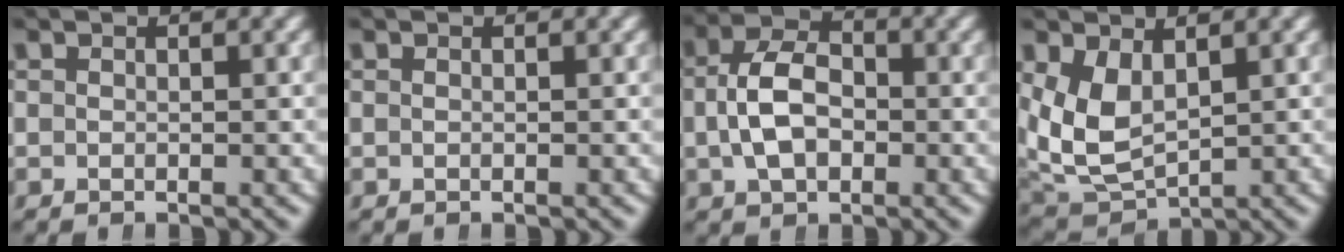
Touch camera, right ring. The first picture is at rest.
{"total": 0.0}
{"total": 5.8, "force": [-0.2, 4.1, 4.1], "torque": [-0.079, -0.004, -0.001]}
{"total": 7.8, "force": [0.3, 6.5, 4.3], "torque": [-0.122, -0.028, 0.017]}